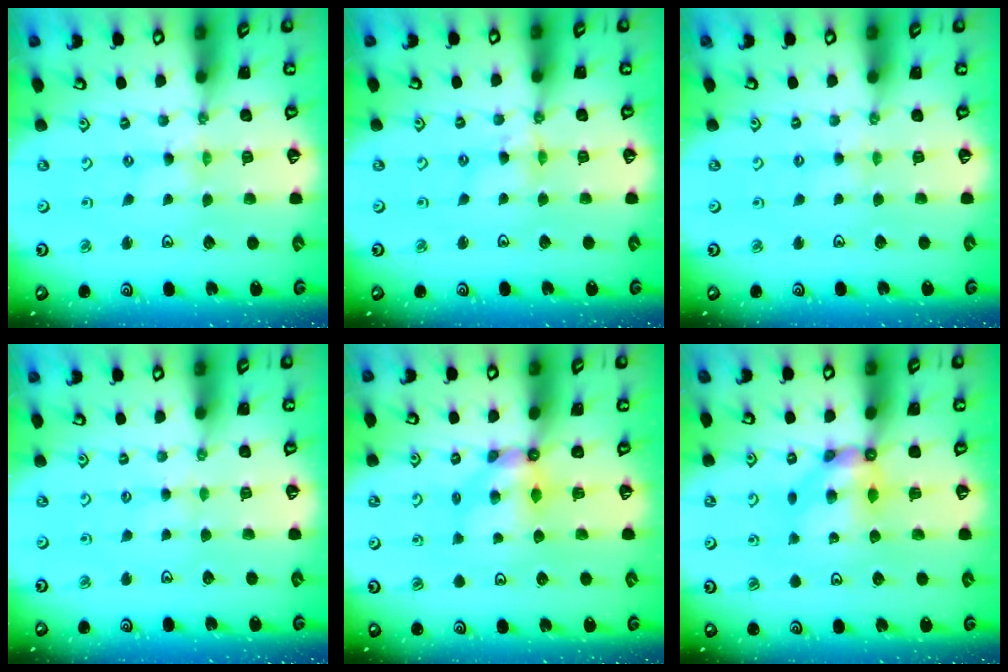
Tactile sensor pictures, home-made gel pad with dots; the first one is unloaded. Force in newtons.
{"total": 4.0, "press": 3.9, "slide": 0.4}
{"total": 2.5, "press": 2.5, "slide": 0.3}
{"total": 1.8, "press": 1.8, "slide": 0.3}
{"total": 5.3, "press": 5.3, "slide": 0.3}
{"total": 6.9, "press": 6.9, "slide": 0.4}